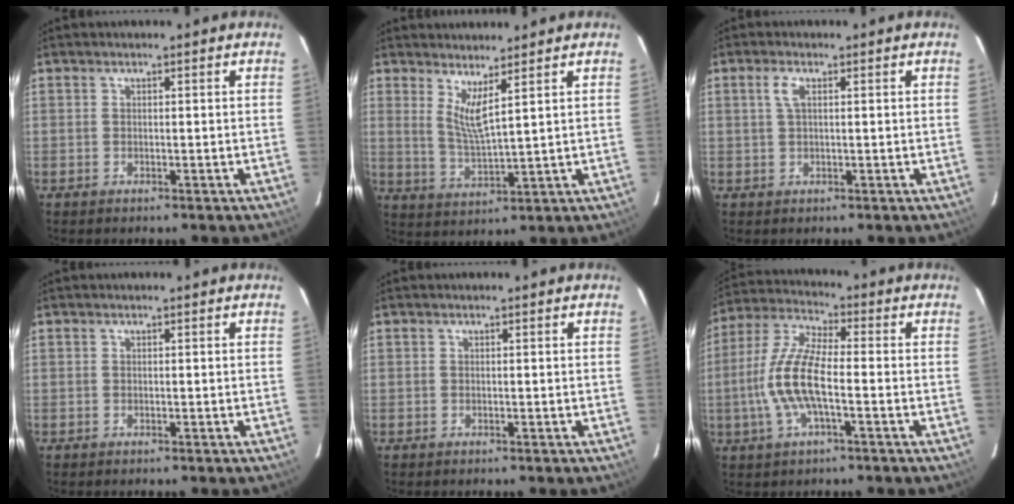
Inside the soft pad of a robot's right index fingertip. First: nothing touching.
{"total": 5.3, "force": [3.4, 0.0, 4.0], "torque": [-0.077, -0.017, 0.063]}
{"total": 2.3, "force": [0.7, 0.8, 2.0], "torque": [-0.043, 0.005, 0.014]}
{"total": 0.0}
{"total": 0.0}
{"total": 12.0, "force": [-2.5, 3.4, 11.2], "torque": [-0.242, 0.004, -0.054]}